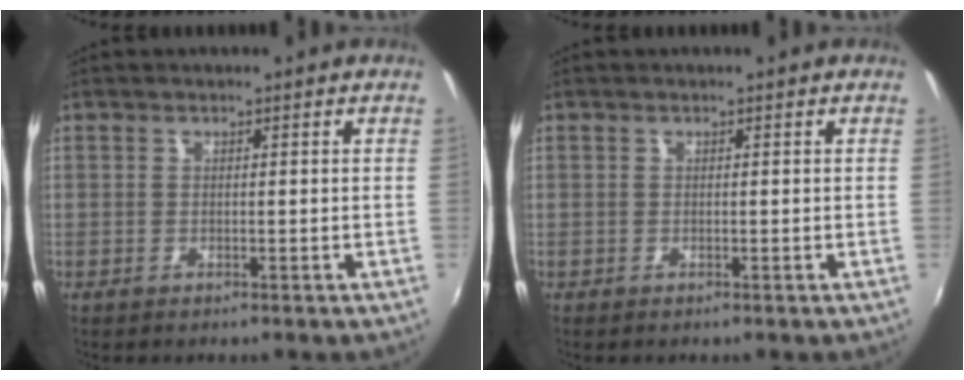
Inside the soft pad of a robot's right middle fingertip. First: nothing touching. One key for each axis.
{"total": 0.0}